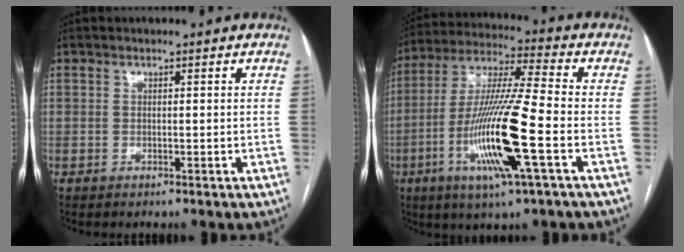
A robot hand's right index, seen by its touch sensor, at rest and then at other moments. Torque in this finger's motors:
{"motor_torque": [2.14, 0.00, 1.05, 0.21]}